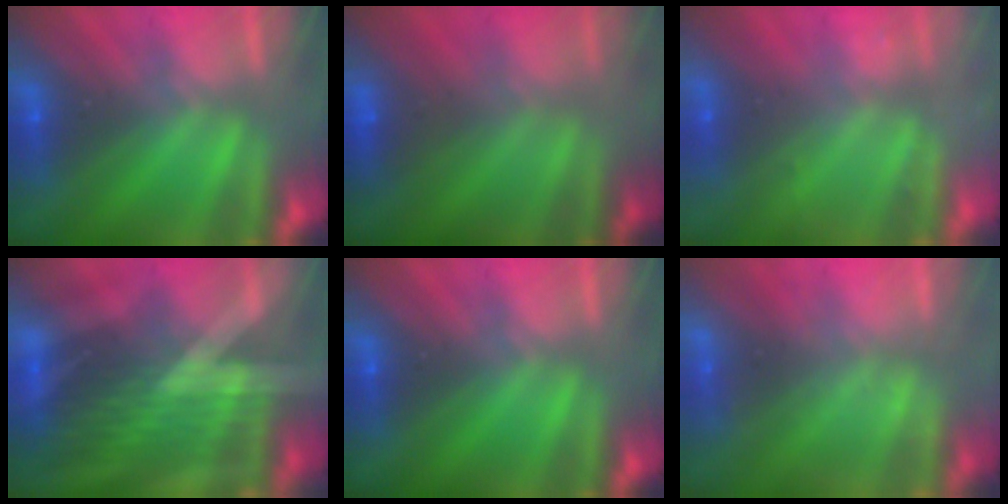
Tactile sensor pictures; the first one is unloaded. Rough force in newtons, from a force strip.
{"total": 2.4}
{"total": 2.3}
{"total": 3.0}
{"total": 0.0}
{"total": 2.3}